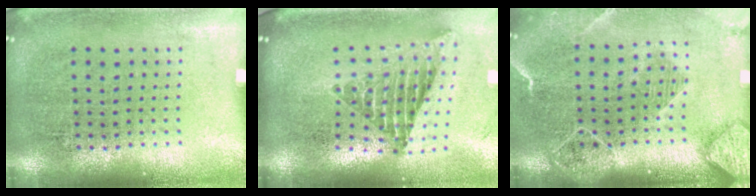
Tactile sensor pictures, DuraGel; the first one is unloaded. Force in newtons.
{"total": 2.4, "press": 1.7, "slide": 1.8}
{"total": 2.3, "press": 2.0, "slide": 1.1}